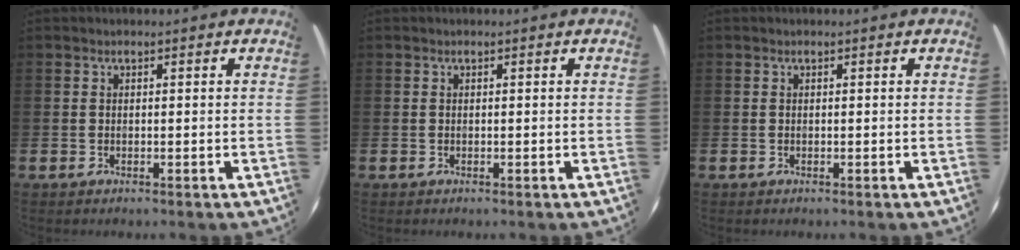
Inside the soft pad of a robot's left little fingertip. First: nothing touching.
{"total": 0.0}
{"total": 0.0}